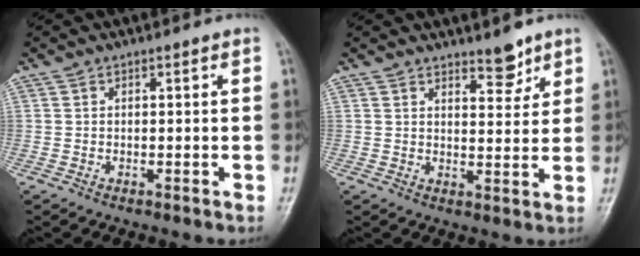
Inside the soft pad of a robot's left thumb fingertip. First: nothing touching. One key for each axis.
{"total": 4.4, "fx": 3.5, "fy": 1.7, "fz": 2.2, "tx": -0.013, "ty": -0.028, "tz": 0.052}